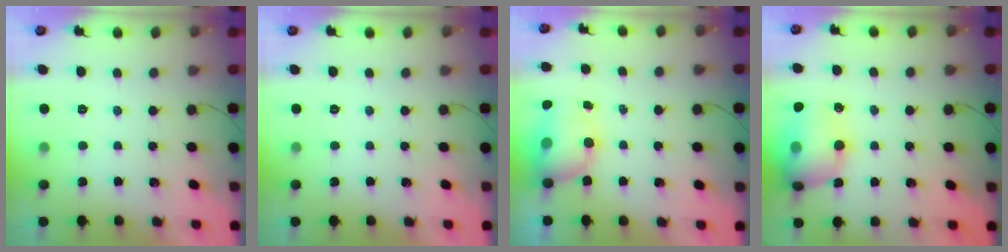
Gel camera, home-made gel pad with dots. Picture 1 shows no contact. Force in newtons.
{"total": 0.0}
{"total": 12.7, "press": 10.7, "slide": 6.9}
{"total": 15.2, "press": 15.0, "slide": 2.7}